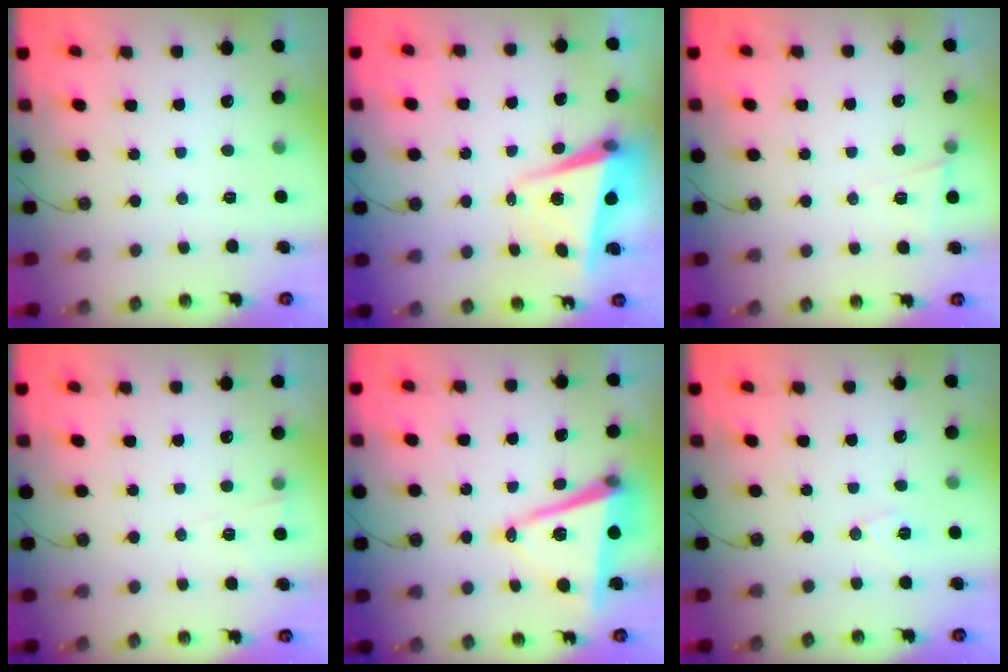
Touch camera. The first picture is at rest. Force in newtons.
{"total": 5.8, "press": 5.7, "slide": 1.2}
{"total": 5.0, "press": 4.0, "slide": 2.9}
{"total": 2.6, "press": 2.1, "slide": 1.5}
{"total": 11.0, "press": 10.1, "slide": 4.2}
{"total": 6.8, "press": 6.1, "slide": 3.0}